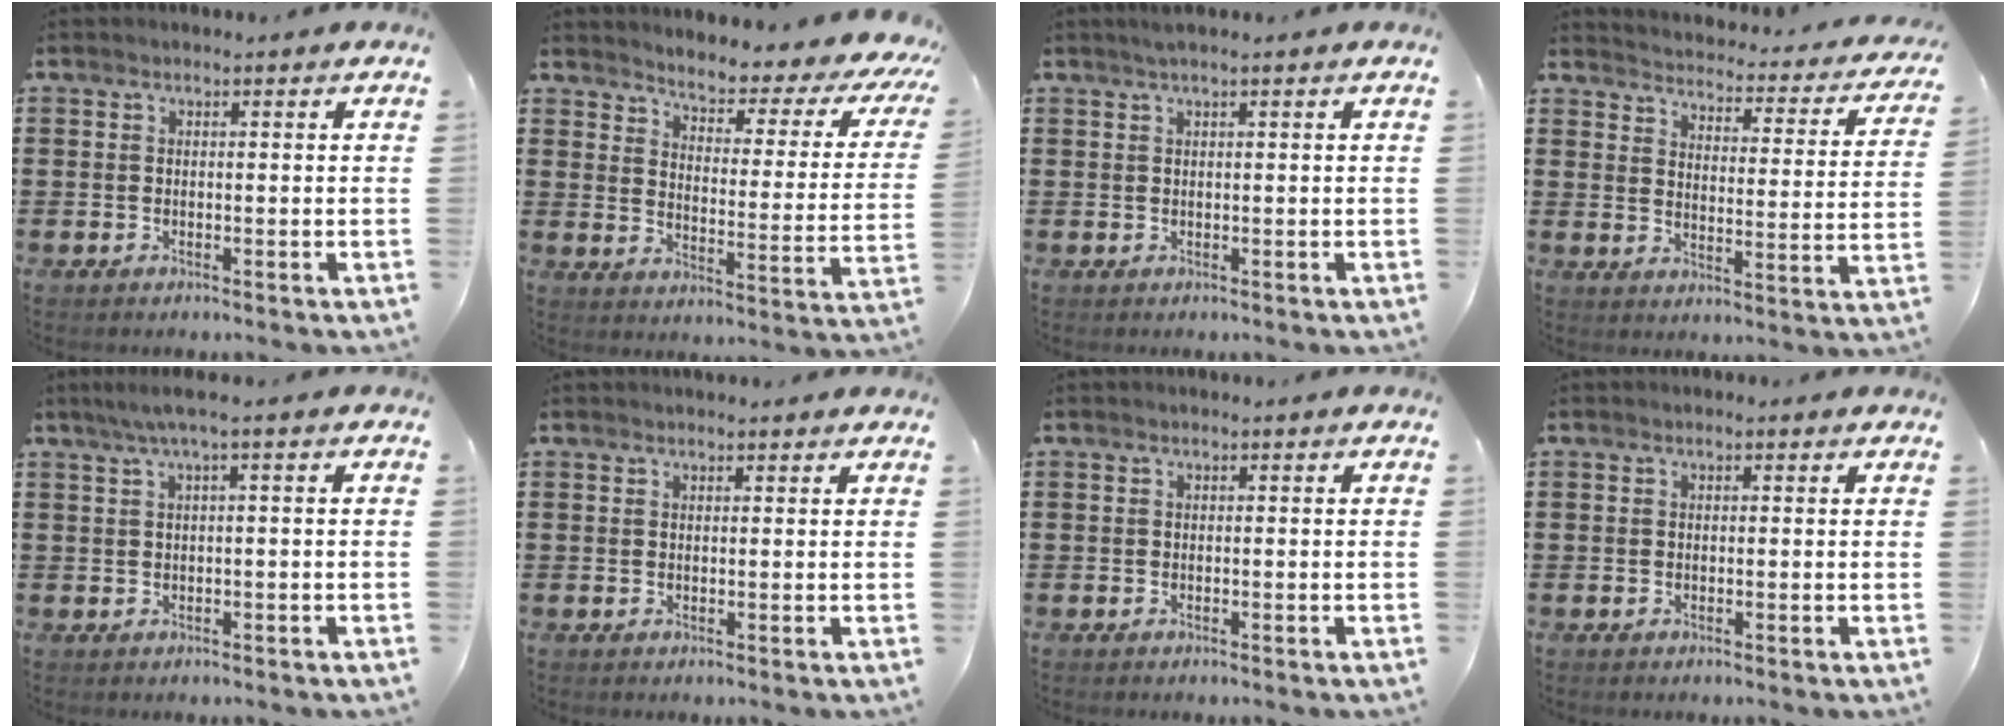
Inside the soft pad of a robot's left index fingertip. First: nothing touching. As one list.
[{"total": 3.5, "force": [3.1, 0.2, 1.6], "torque": [-0.044, -0.036, 0.039]}, {"total": 1.0, "force": [0.6, -0.1, 0.7], "torque": [-0.013, 0.000, 0.011]}, {"total": 2.8, "force": [2.7, -0.2, 0.4], "torque": [-0.028, -0.030, 0.037]}, {"total": 2.3, "force": [0.3, -0.1, 2.3], "torque": [-0.041, -0.002, 0.004]}, {"total": 1.1, "force": [1.0, 0.1, 0.2], "torque": [-0.006, 0.000, 0.020]}, {"total": 0.0}, {"total": 0.0}]